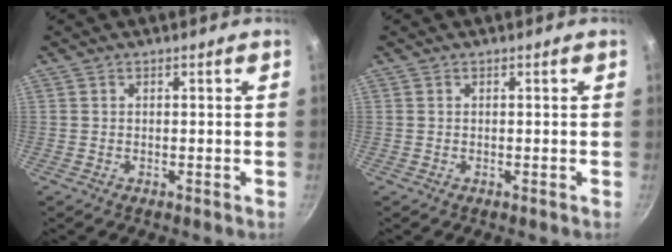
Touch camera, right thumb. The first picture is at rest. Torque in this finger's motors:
{"motor_torque": [0.00, 0.00, 0.00, 0.00, 0.00]}